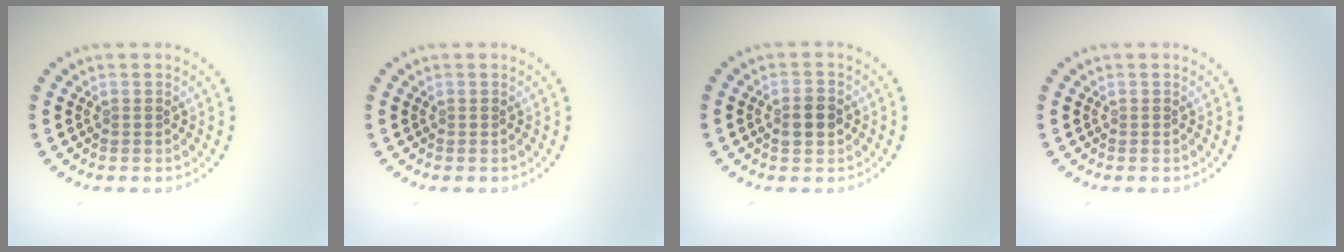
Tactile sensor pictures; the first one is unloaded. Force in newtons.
{"total": 0.0}
{"total": 2.6, "press": 2.6, "slide": 0.1}
{"total": 0.0}